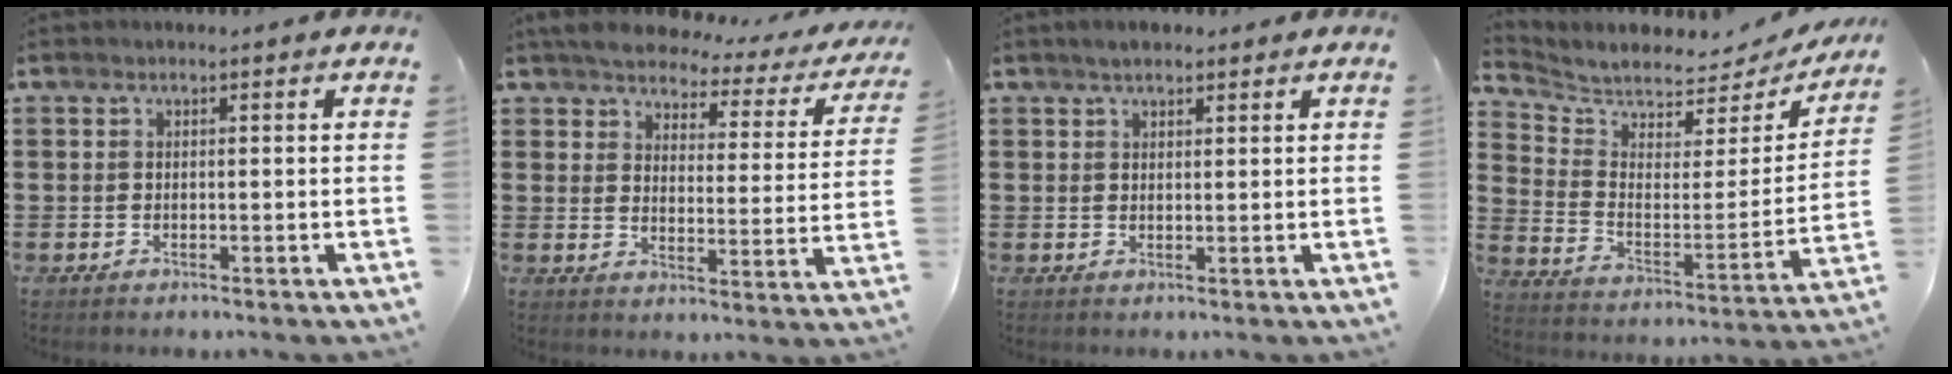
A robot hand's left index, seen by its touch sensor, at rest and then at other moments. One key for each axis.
{"total": 4.5, "fx": 4.3, "fy": 0.8, "fz": 0.9, "tx": -0.047, "ty": -0.029, "tz": 0.071}
{"total": 2.1, "fx": 1.8, "fy": 0.7, "fz": 0.9, "tx": -0.020, "ty": 0.006, "tz": 0.033}
{"total": 4.7, "fx": 4.5, "fy": 1.2, "fz": 0.7, "tx": -0.045, "ty": -0.042, "tz": 0.074}